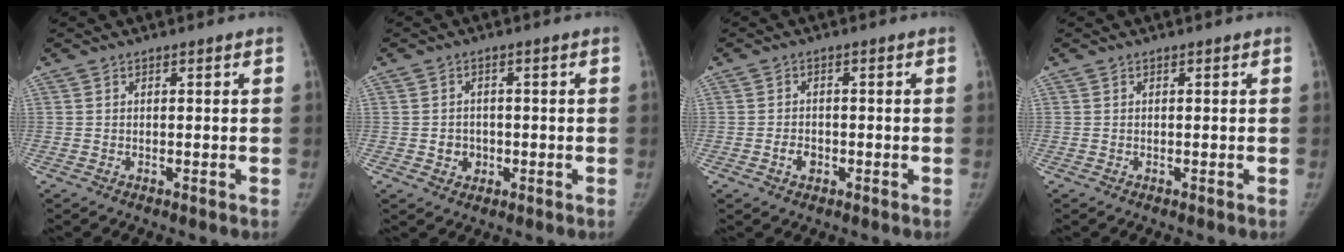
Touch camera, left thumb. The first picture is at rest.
{"total": 3.0, "force": [-0.6, 2.7, 1.1], "torque": [-0.002, 0.005, -0.004]}
{"total": 2.4, "force": [-0.8, 1.8, 1.3], "torque": [-0.017, 0.006, -0.013]}
{"total": 0.0}